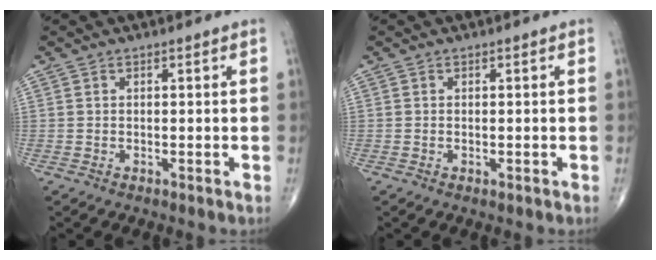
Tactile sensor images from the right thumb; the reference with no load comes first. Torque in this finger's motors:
{"motor_torque": [-0.19, 0.12, -0.27, -0.22, -0.03]}